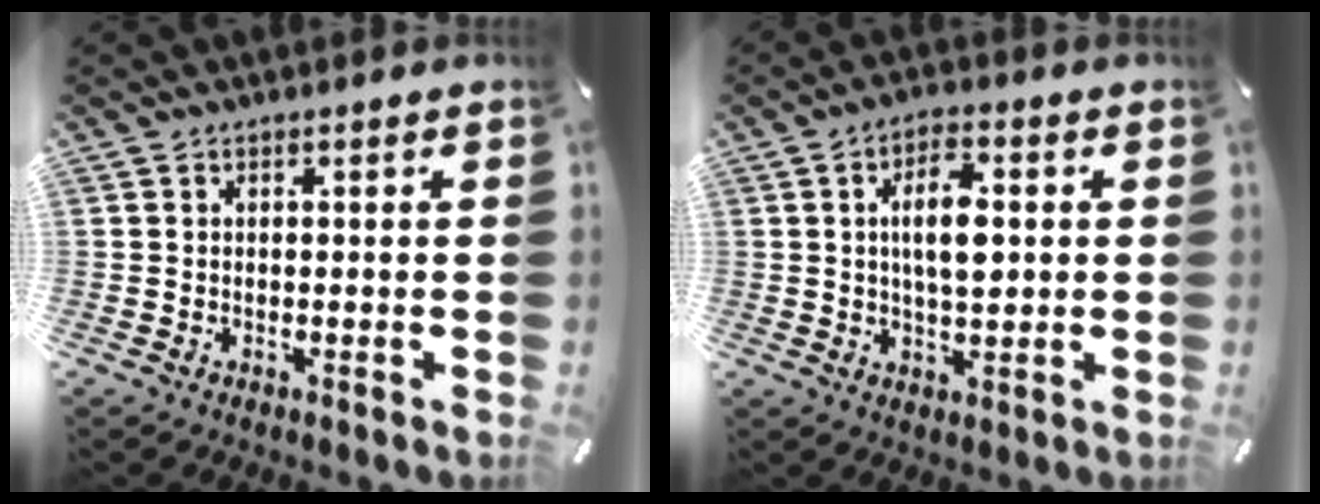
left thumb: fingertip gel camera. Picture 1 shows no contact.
{"total": 9.2, "force": [1.4, 4.3, 8.0], "torque": [-0.145, -0.001, 0.015]}